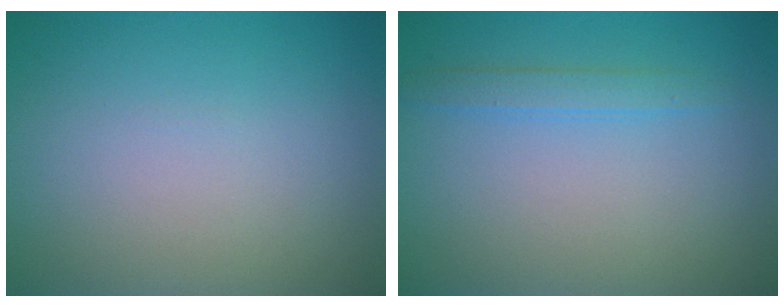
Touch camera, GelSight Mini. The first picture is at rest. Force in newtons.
{"total": 1.5, "press": 1.5, "slide": 0.1}